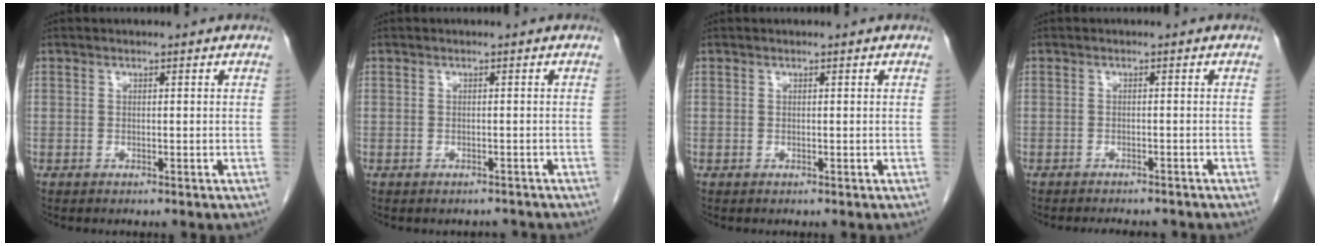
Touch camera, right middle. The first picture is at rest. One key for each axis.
{"total": 1.7, "fx": -1.5, "fy": 0.7, "fz": -0.2, "tx": 0.002, "ty": 0.001, "tz": -0.022}
{"total": 0.0}
{"total": 5.9, "fx": -5.4, "fy": 1.6, "fz": 1.8, "tx": -0.021, "ty": -0.002, "tz": -0.065}